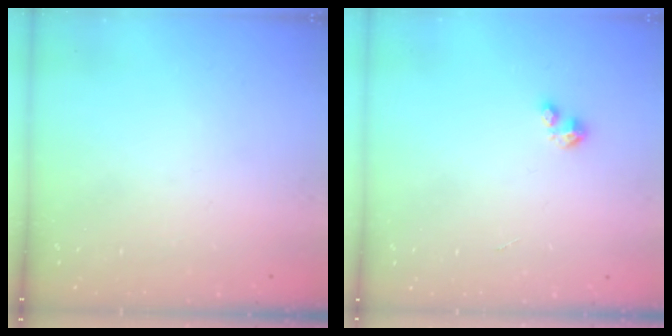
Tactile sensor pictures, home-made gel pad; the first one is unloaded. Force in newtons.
{"total": 2.1, "press": 2.0, "slide": 0.5}